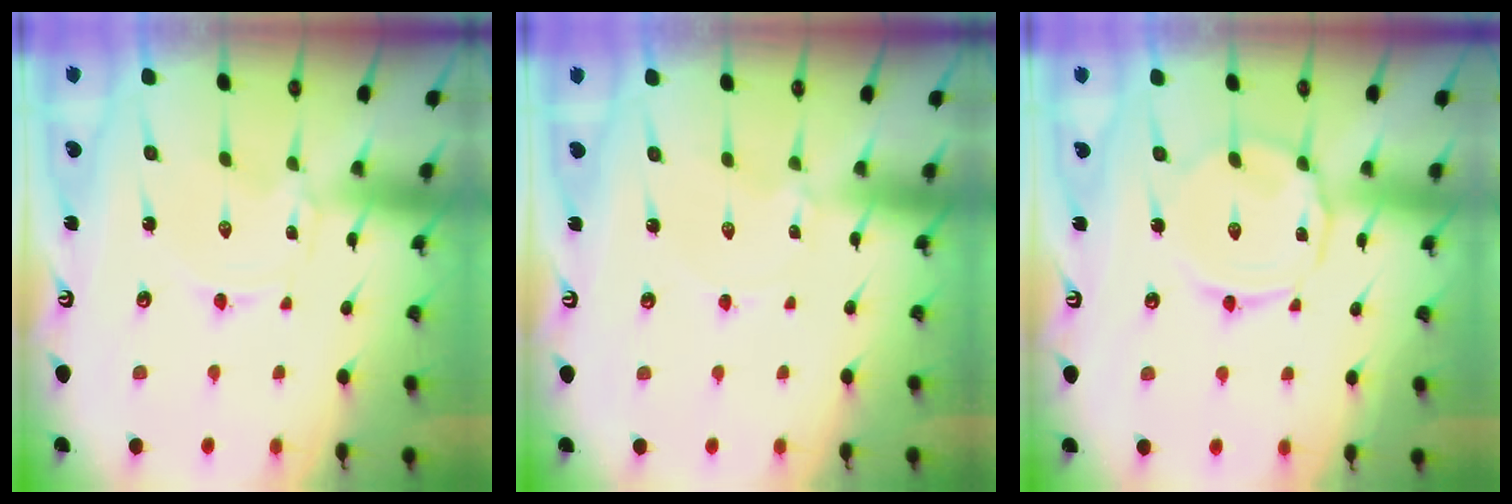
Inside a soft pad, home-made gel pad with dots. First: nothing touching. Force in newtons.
{"total": 2.2, "press": 2.2, "slide": 0.2}
{"total": 7.6, "press": 7.6, "slide": 0.6}